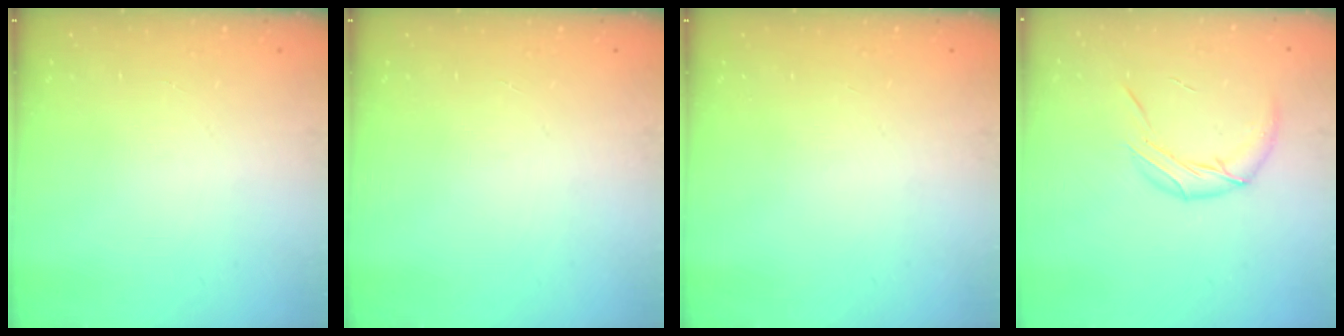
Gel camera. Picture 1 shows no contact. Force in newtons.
{"total": 0.0}
{"total": 0.0}
{"total": 10.8, "press": 10.5, "slide": 2.3}